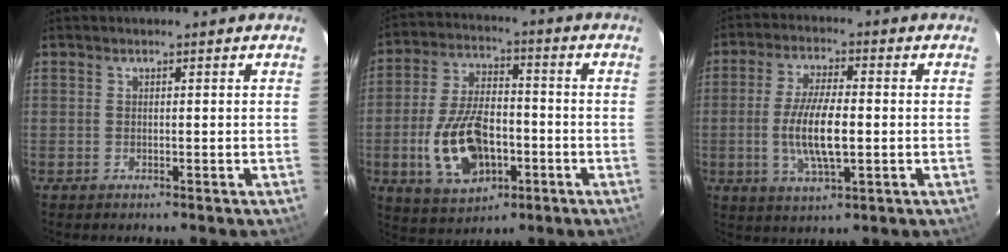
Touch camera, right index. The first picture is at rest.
{"total": 15.2, "force": [-4.4, 8.6, 11.8], "torque": [-0.246, 0.003, -0.064]}
{"total": 10.1, "force": [-1.3, 3.2, 9.5], "torque": [-0.189, -0.006, -0.023]}